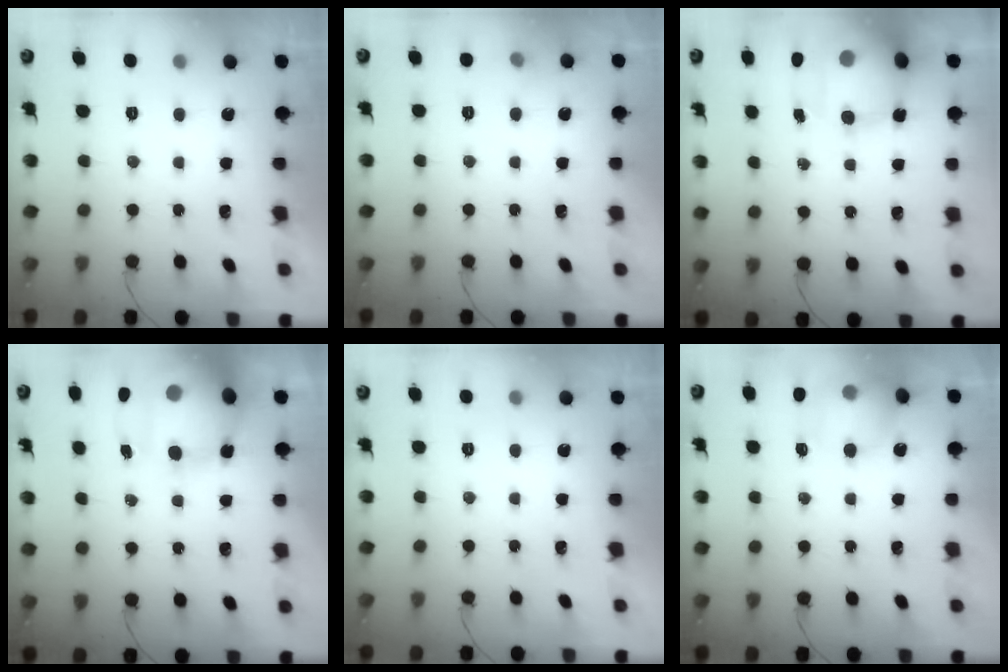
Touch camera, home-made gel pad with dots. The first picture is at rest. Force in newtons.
{"total": 8.0, "press": 4.0, "slide": 7.0}
{"total": 15.4, "press": 14.8, "slide": 4.0}
{"total": 20.5, "press": 19.9, "slide": 4.9}
{"total": 0.0}
{"total": 13.0, "press": 12.9, "slide": 2.1}